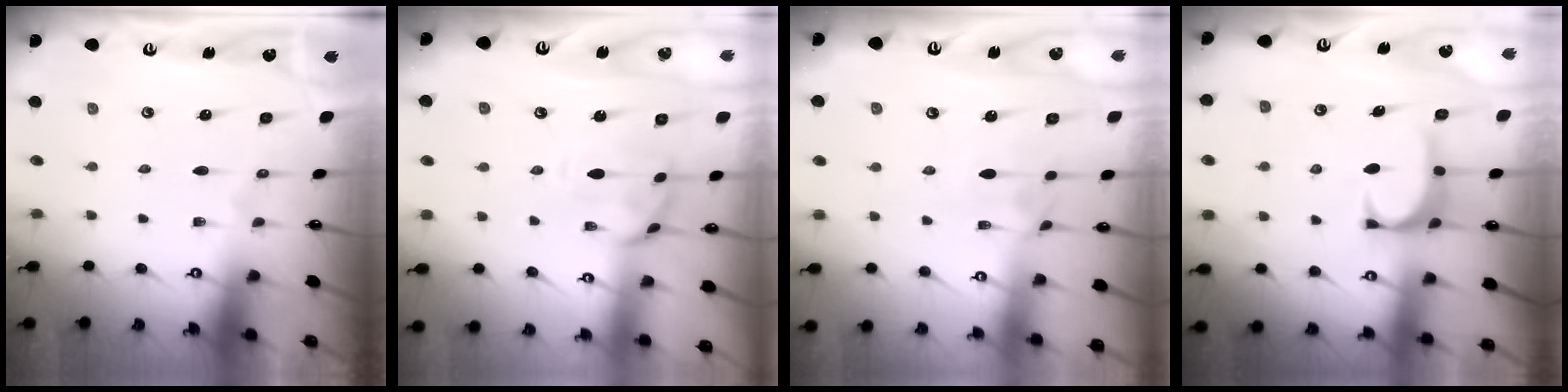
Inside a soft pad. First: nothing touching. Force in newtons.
{"total": 1.3, "press": 1.3, "slide": 0.3}
{"total": 2.4, "press": 2.4, "slide": 0.7}
{"total": 1.3, "press": 1.1, "slide": 0.6}